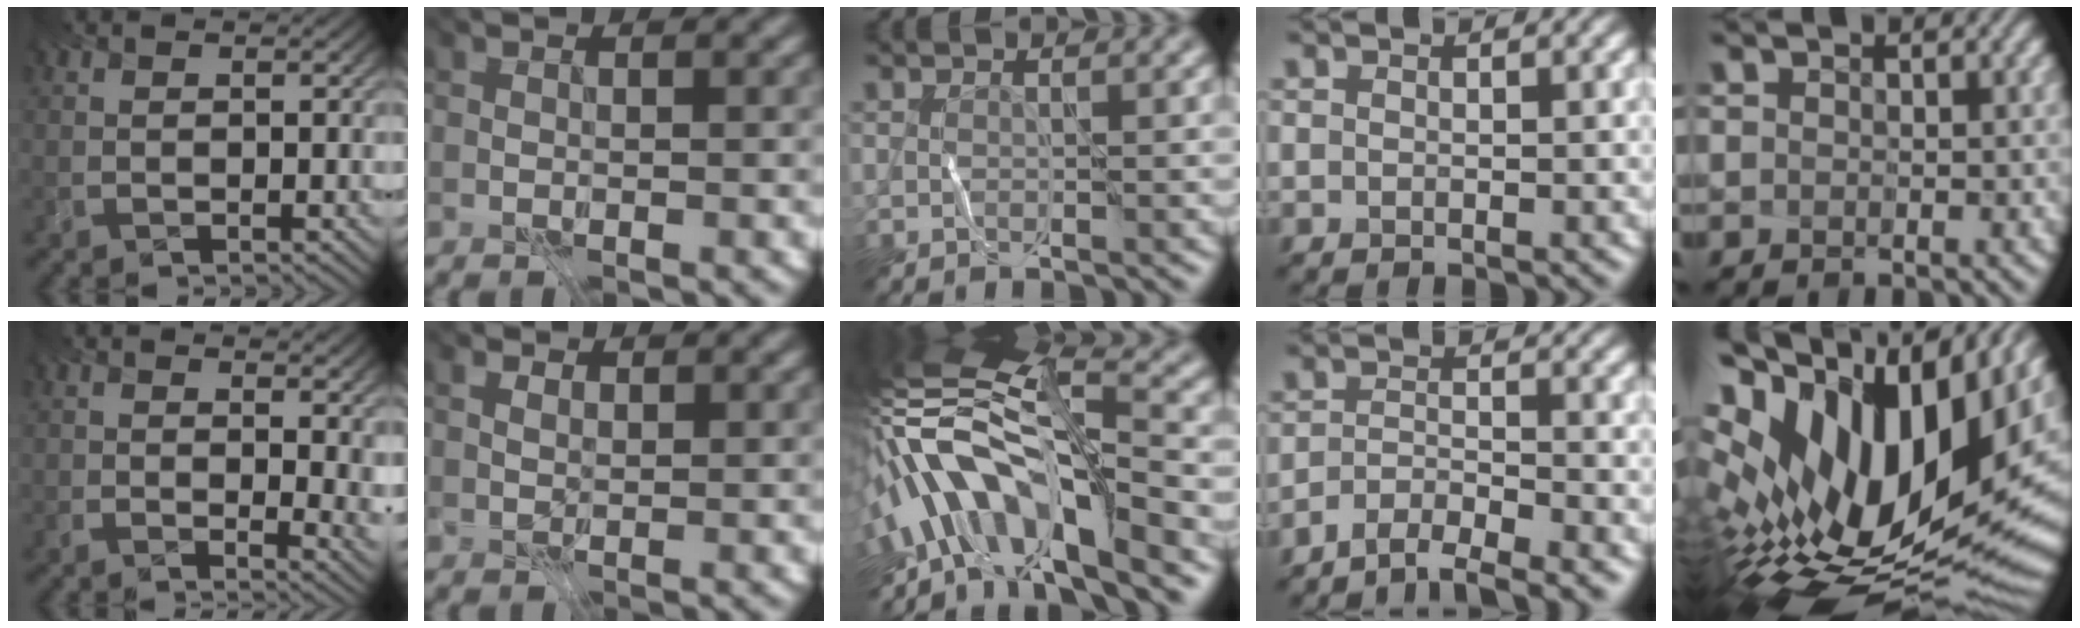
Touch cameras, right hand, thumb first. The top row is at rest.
{"thumb": {"total": 7.4, "force": [3.1, 2.9, 6.1], "torque": [-0.095, 0.007, 0.044]}, "index": {"total": 1.3, "force": [0.5, 1.0, 0.7], "torque": [-0.025, -0.004, 0.015]}, "middle": {"total": 10.7, "force": [-5.3, 3.3, 8.7], "torque": [-0.151, 0.034, -0.091]}, "ring": {"total": 3.2, "force": [-2.8, 0.5, 1.5], "torque": [-0.025, 0.002, -0.057]}, "little": {"total": 18.0, "force": [3.5, 8.8, 15.3], "torque": [-0.278, -0.030, 0.100]}}